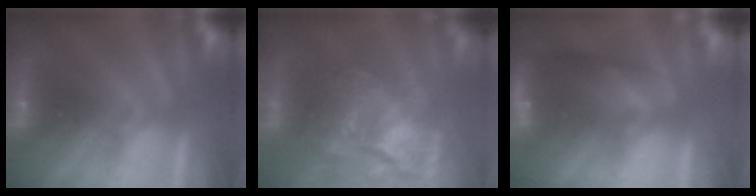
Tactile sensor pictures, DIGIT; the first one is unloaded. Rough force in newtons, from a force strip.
{"total": 7.4}
{"total": 10.8}